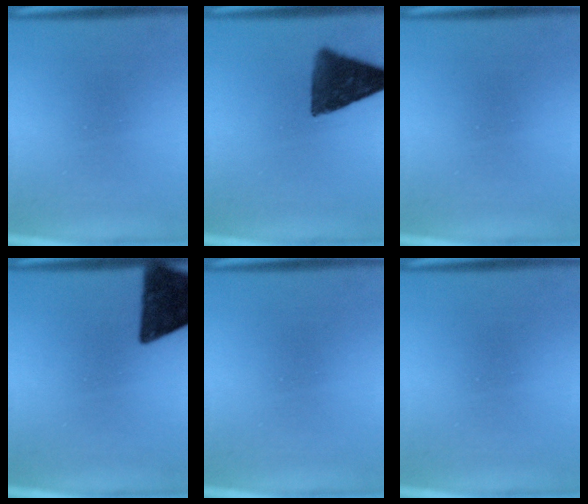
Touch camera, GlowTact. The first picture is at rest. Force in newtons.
{"total": 11.1}
{"total": 0.0}
{"total": 13.7}
{"total": 0.0}
{"total": 0.0}